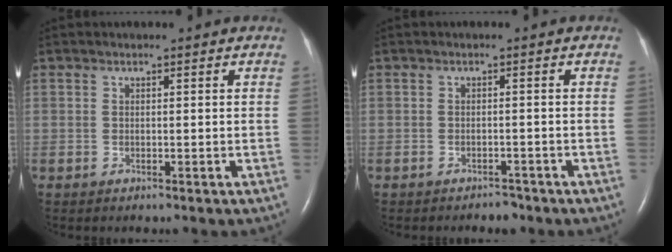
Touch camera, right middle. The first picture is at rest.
{"total": 1.8, "force": [-1.6, 0.7, 0.4], "torque": [-0.012, -0.002, -0.019]}